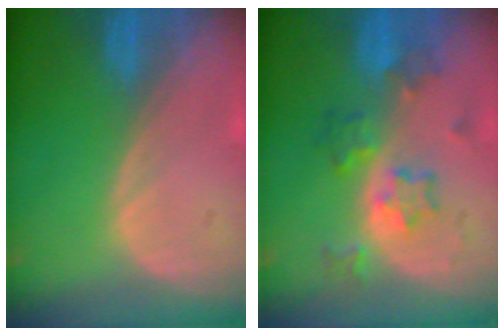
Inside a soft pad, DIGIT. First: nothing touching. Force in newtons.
{"total": 5.8, "press": 5.8, "slide": 0.8}